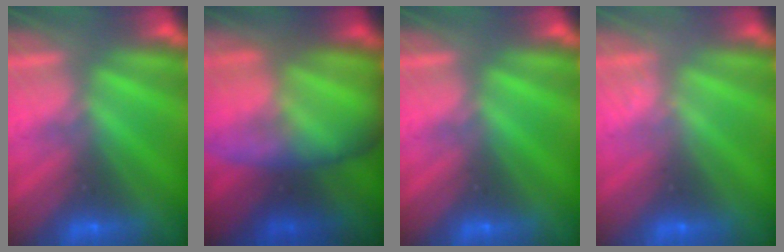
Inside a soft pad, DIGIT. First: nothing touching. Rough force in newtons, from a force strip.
{"total": 9.0}
{"total": 0.0}
{"total": 1.6}